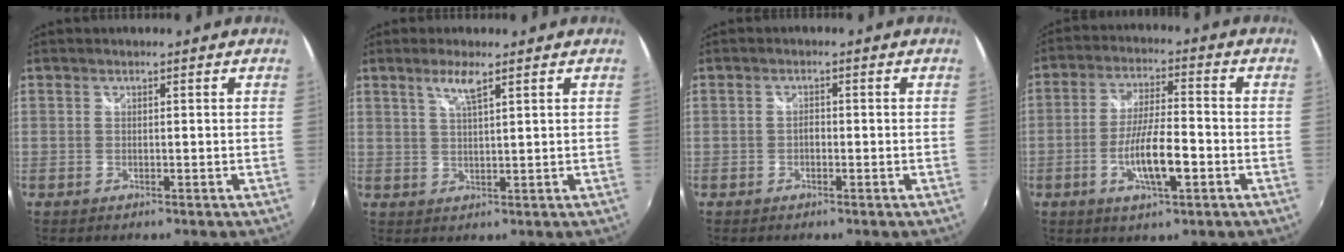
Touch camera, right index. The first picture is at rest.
{"total": 3.6, "force": [2.3, 0.2, 2.8], "torque": [-0.054, 0.001, 0.044]}
{"total": 1.0, "force": [-0.5, 0.7, 0.6], "torque": [-0.011, 0.002, -0.009]}
{"total": 9.7, "force": [-3.4, 2.1, 8.8], "torque": [-0.169, -0.005, -0.059]}